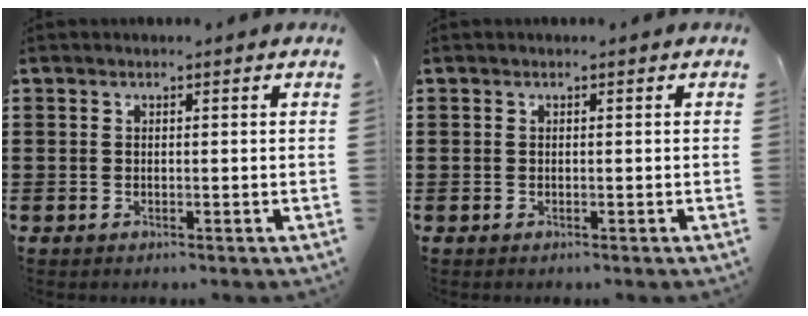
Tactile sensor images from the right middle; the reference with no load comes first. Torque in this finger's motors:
{"motor_torque": [0.07, -0.06, -0.02, -0.01]}